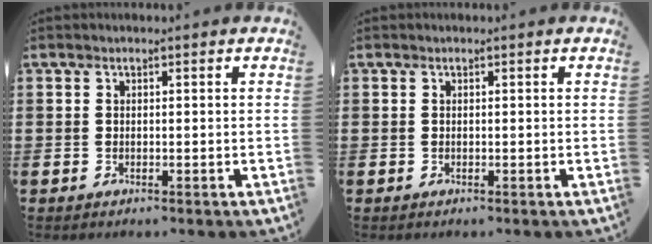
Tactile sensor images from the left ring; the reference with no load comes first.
{"total": 0.0}